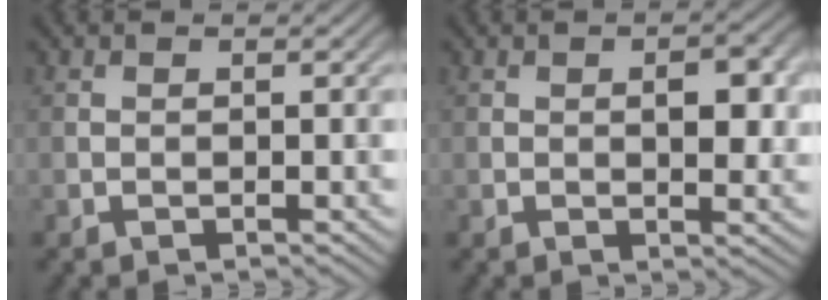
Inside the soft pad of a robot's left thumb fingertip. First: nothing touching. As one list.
[{"total": 4.0, "force": [0.5, 1.9, 3.5], "torque": [-0.051, -0.001, 0.007]}]